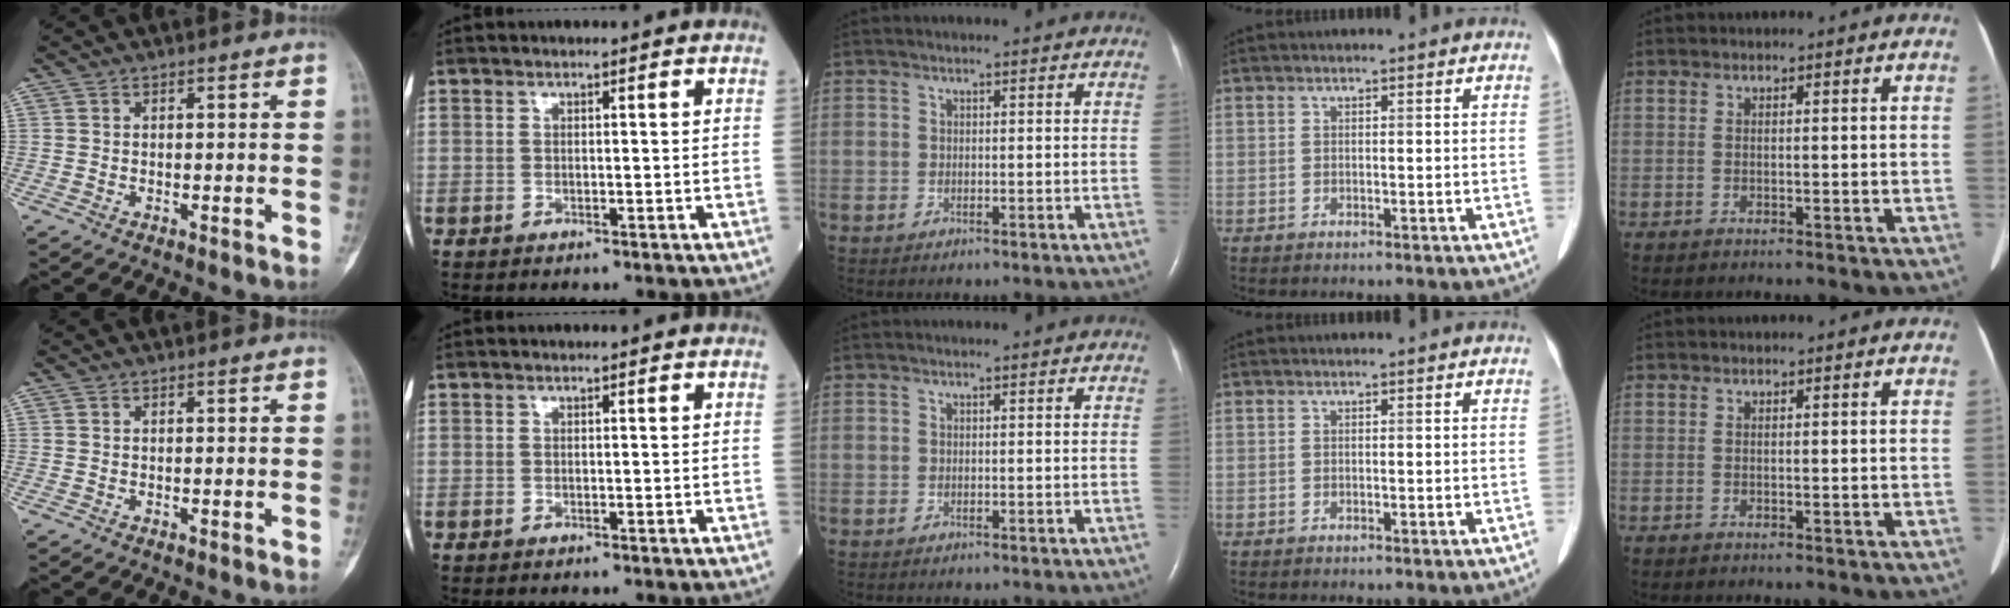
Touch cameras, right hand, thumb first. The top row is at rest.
{}